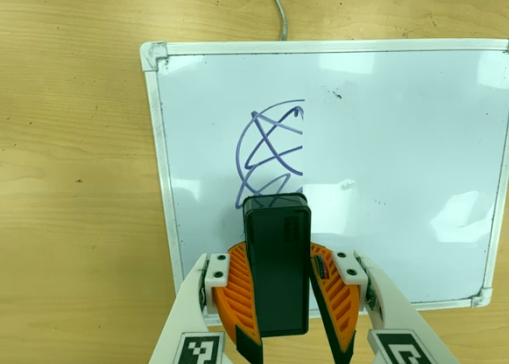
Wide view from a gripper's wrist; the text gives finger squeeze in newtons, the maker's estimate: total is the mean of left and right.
{"total": 9.7, "left": 10.2, "right": 9.2}